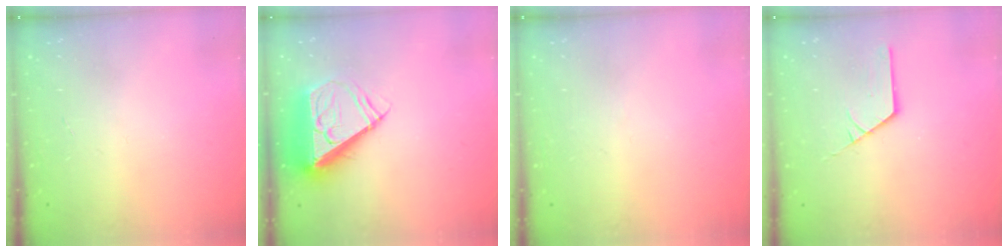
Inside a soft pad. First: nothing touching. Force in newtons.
{"total": 9.8, "press": 9.7, "slide": 1.6}
{"total": 2.7, "press": 2.6, "slide": 0.5}
{"total": 2.3, "press": 2.3, "slide": 0.3}